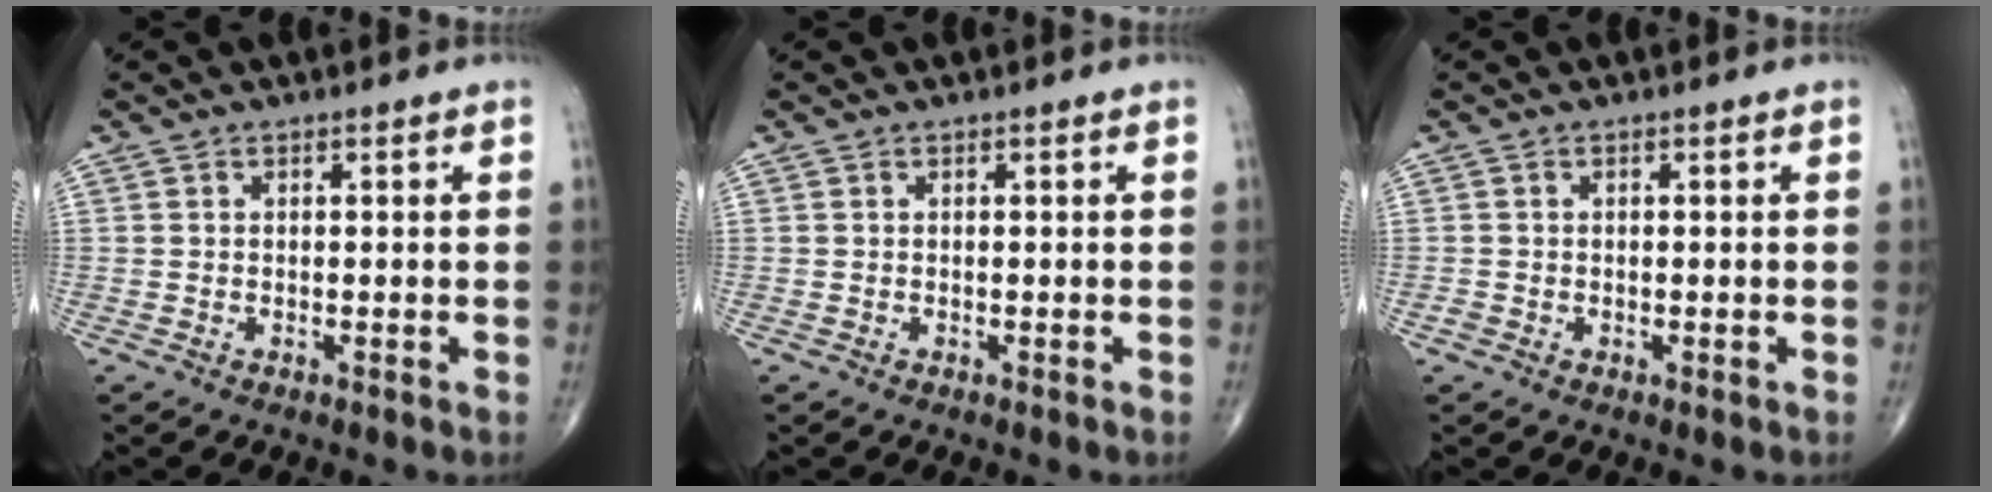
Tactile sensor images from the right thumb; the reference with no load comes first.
{"total": 0.0}
{"total": 1.6, "force": [-0.6, 1.4, 0.4], "torque": [-0.003, 0.006, -0.011]}